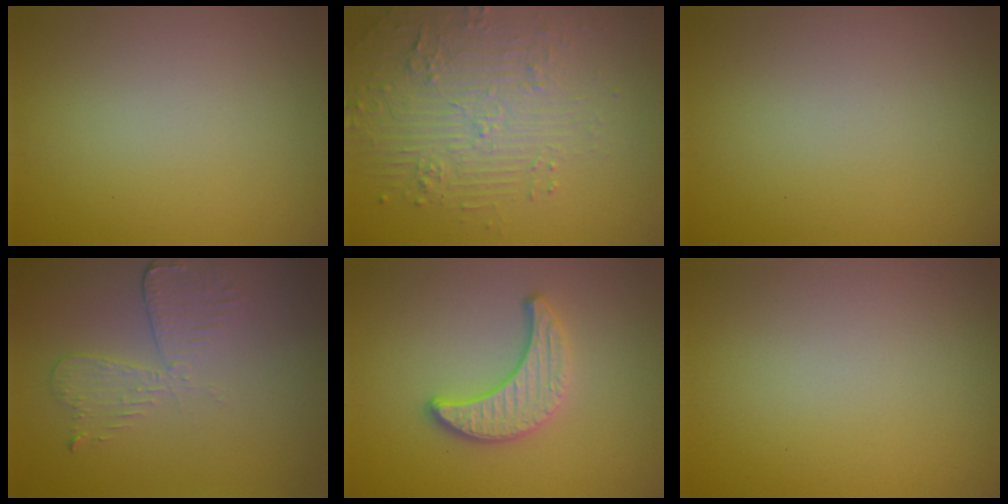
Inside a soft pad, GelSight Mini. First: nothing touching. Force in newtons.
{"total": 4.7, "press": 3.5, "slide": 3.2}
{"total": 0.0}
{"total": 3.0, "press": 2.6, "slide": 1.5}
{"total": 3.5, "press": 3.3, "slide": 1.3}
{"total": 0.0}